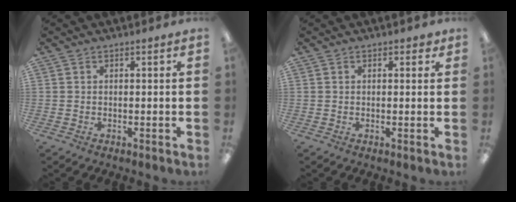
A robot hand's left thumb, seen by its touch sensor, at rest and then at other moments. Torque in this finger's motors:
{"motor_torque": [0.08, 0.09, 0.04, 0.08, 0.01]}